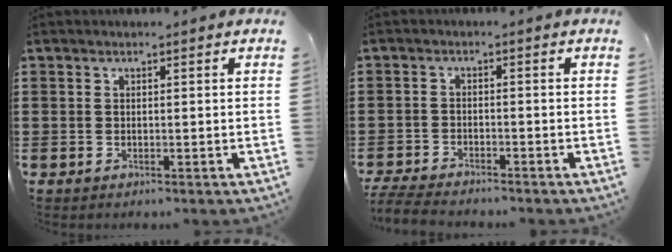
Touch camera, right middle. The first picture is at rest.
{"total": 3.7, "force": [-3.6, 0.4, 0.8], "torque": [-0.029, -0.006, -0.077]}